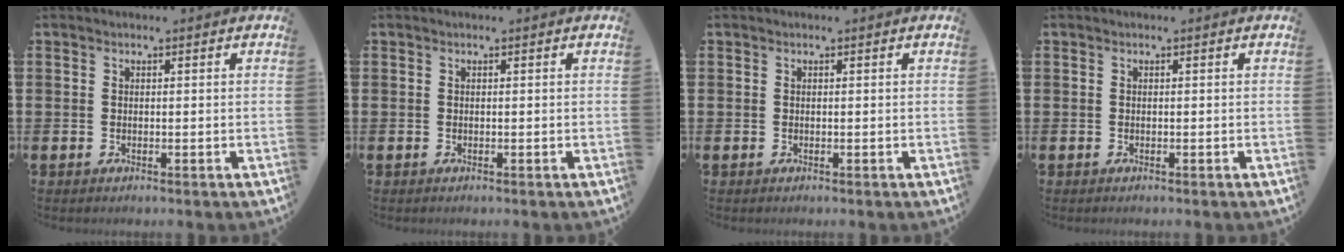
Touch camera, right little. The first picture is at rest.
{"total": 0.0}
{"total": 0.0}
{"total": 0.0}